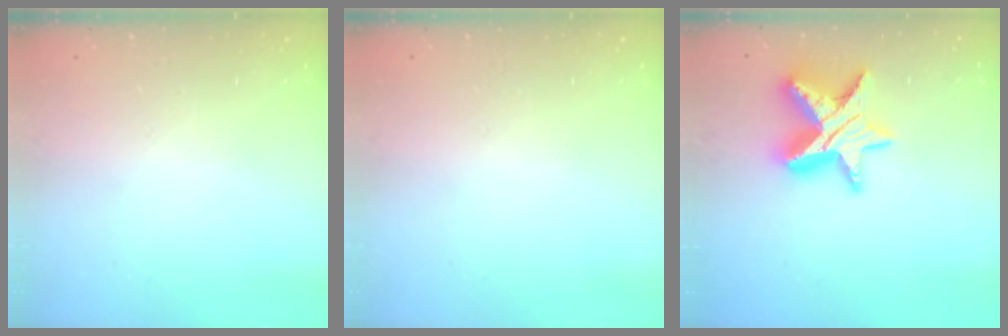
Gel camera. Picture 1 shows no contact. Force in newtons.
{"total": 0.0}
{"total": 16.4, "press": 16.4, "slide": 0.9}